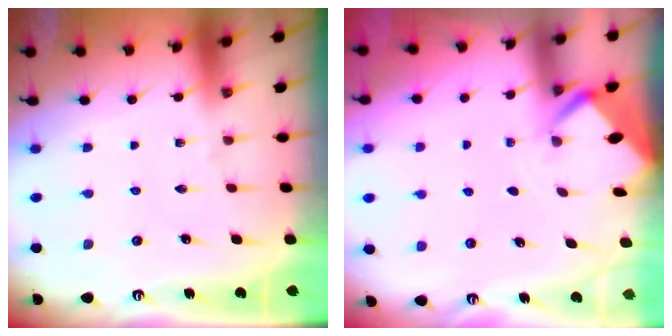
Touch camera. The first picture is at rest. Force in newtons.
{"total": 2.9, "press": 2.9, "slide": 0.4}